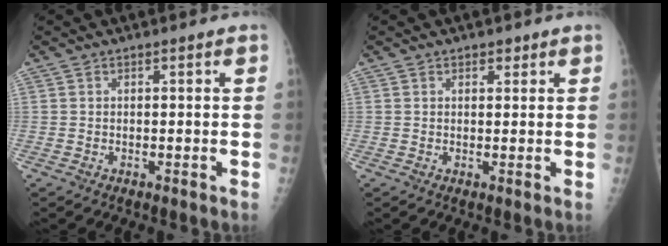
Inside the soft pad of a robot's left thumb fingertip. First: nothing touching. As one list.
[{"total": 1.6, "force": [1.0, 1.0, 0.6], "torque": [0.005, -0.005, 0.012]}]